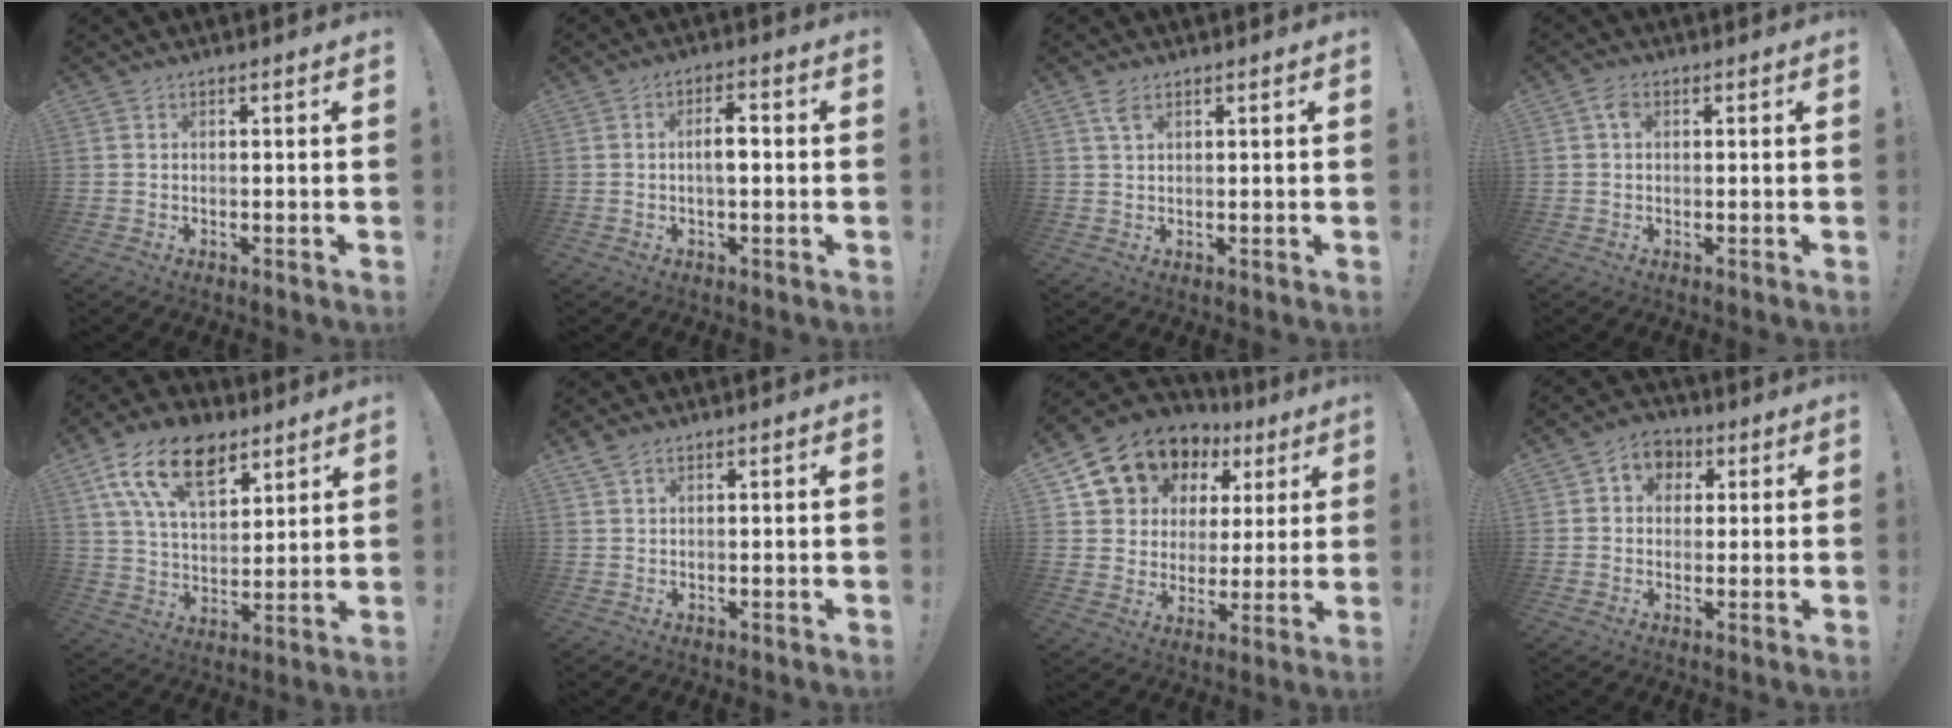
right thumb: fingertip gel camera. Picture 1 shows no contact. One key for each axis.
{"total": 4.8, "fx": -0.5, "fy": 1.9, "fz": 4.4, "tx": -0.070, "ty": 0.009, "tz": -0.012}
{"total": 3.3, "fx": 1.7, "fy": 1.4, "fz": 2.5, "tx": -0.048, "ty": -0.001, "tz": 0.030}
{"total": 2.4, "fx": 0.6, "fy": 1.5, "fz": 1.8, "tx": -0.034, "ty": 0.005, "tz": 0.009}
{"total": 18.3, "fx": 10.3, "fy": 10.2, "fz": 11.2, "tx": -0.195, "ty": -0.046, "tz": 0.188}
{"total": 2.1, "fx": 1.3, "fy": 1.0, "fz": 1.3, "tx": -0.032, "ty": 0.003, "tz": 0.026}
{"total": 13.6, "fx": 7.9, "fy": 9.9, "fz": 4.7, "tx": -0.083, "ty": -0.047, "tz": 0.162}
{"total": 6.2, "fx": 1.3, "fy": 5.5, "fz": 2.5, "tx": -0.029, "ty": 0.003, "tz": 0.025}